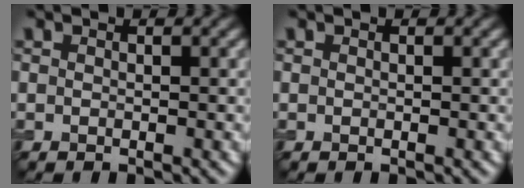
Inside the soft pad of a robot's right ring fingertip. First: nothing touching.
{"total": 0.0}